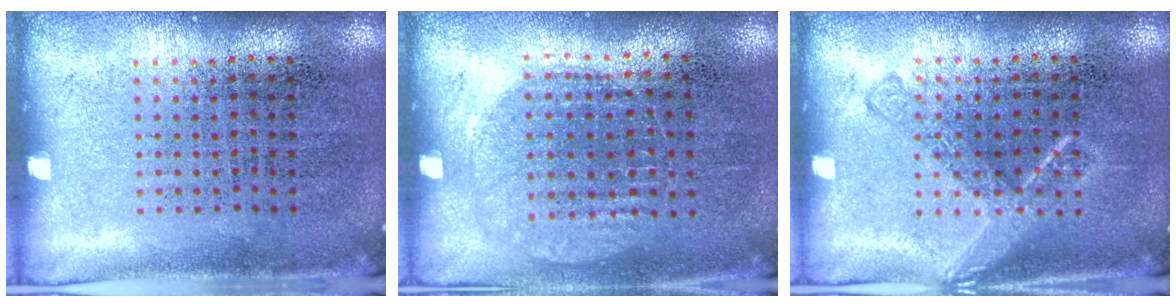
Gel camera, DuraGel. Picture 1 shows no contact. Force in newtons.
{"total": 1.0, "press": 0.9, "slide": 0.3}
{"total": 2.3, "press": 2.3, "slide": 0.4}